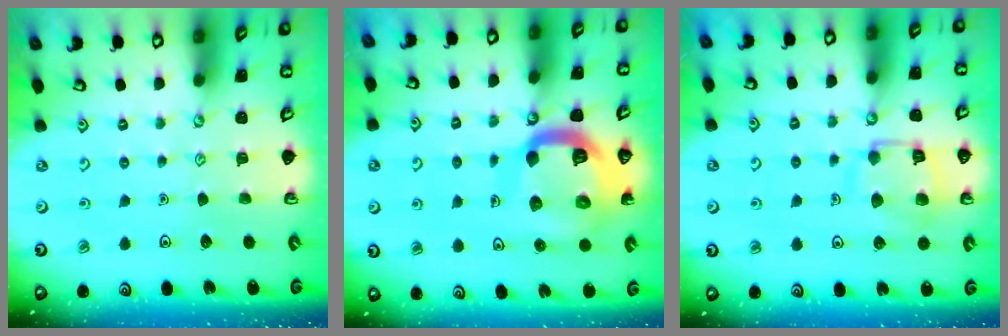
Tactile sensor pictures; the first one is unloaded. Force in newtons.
{"total": 16.5, "press": 16.3, "slide": 2.1}
{"total": 12.4, "press": 12.4, "slide": 1.4}